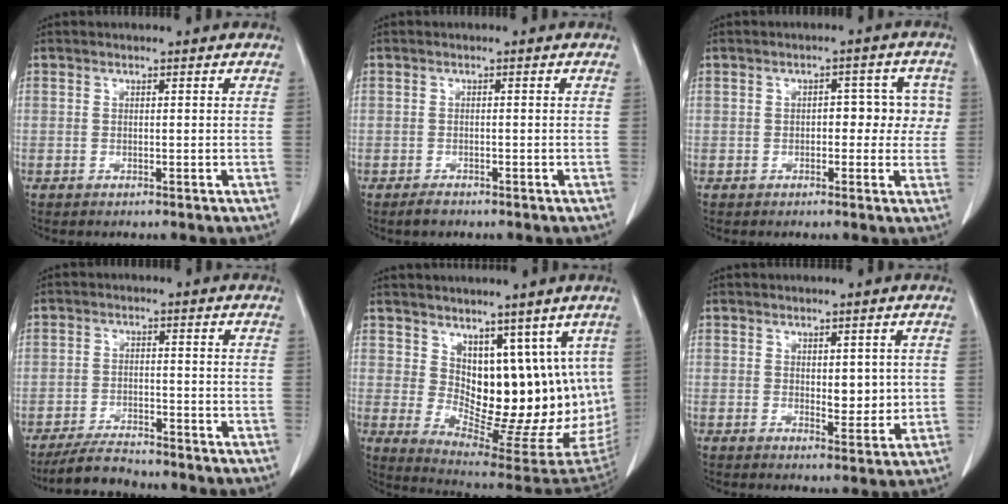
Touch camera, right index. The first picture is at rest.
{"total": 1.3, "force": [-1.1, 0.6, 0.4], "torque": [-0.009, 0.000, -0.017]}
{"total": 5.5, "force": [0.2, 3.2, 4.5], "torque": [-0.038, 0.029, 0.003]}
{"total": 5.1, "force": [-4.9, 1.0, 1.3], "torque": [-0.023, -0.014, -0.086]}
{"total": 14.6, "force": [4.5, 7.4, 11.8], "torque": [-0.146, -0.012, 0.087]}
{"total": 4.0, "force": [0.6, 2.0, 3.5], "torque": [-0.043, -0.010, 0.015]}